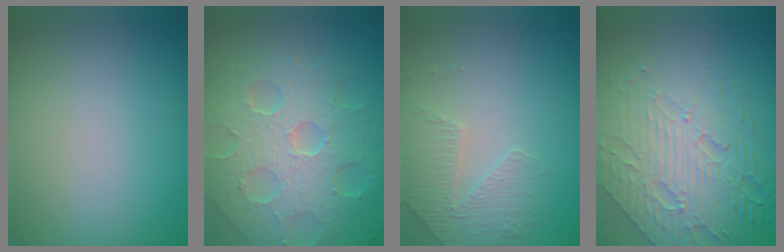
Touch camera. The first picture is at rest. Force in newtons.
{"total": 8.3, "press": 5.7, "slide": 6.0}
{"total": 1.8, "press": 1.4, "slide": 1.0}
{"total": 7.3, "press": 5.5, "slide": 4.8}